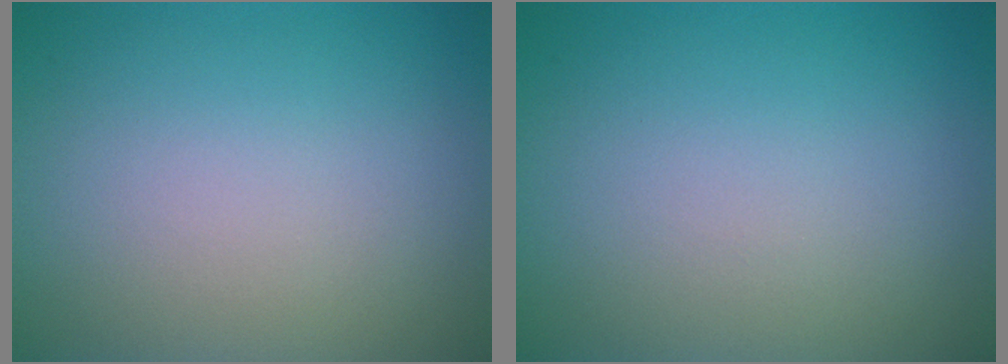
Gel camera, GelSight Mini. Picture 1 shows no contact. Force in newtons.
{"total": 0.0}